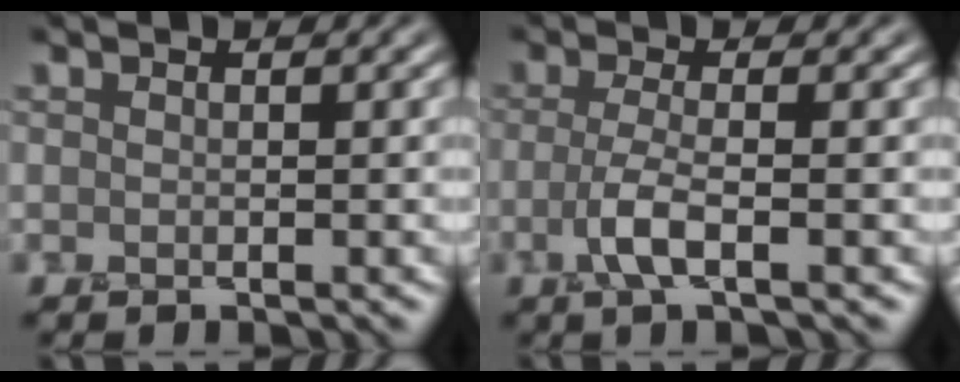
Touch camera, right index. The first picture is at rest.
{"total": 2.7, "force": [-0.9, 0.6, 2.4], "torque": [-0.057, 0.002, -0.021]}